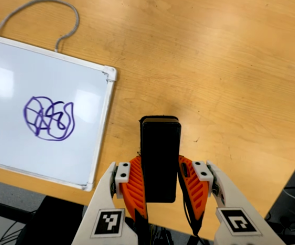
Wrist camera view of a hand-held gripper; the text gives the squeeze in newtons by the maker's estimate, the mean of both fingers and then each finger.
{"total": 5.2, "left": 3.4, "right": 7.0}